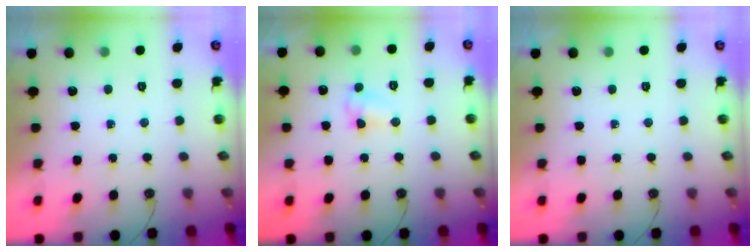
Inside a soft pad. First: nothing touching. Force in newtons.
{"total": 5.9, "press": 5.9, "slide": 0.6}
{"total": 0.0}